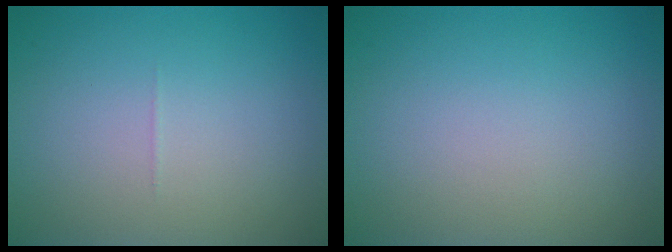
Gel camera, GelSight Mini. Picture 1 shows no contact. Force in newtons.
{"total": 0.0}